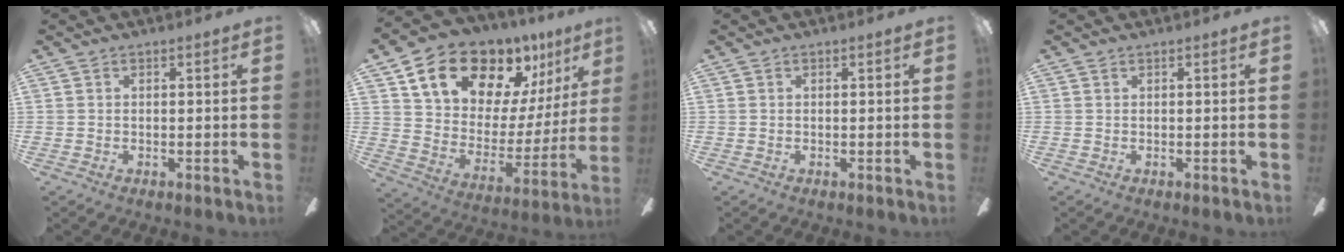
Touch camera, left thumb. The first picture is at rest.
{"total": 18.9, "force": [14.8, 9.4, 7.1], "torque": [-0.129, -0.101, 0.269]}
{"total": 0.0}
{"total": 0.0}